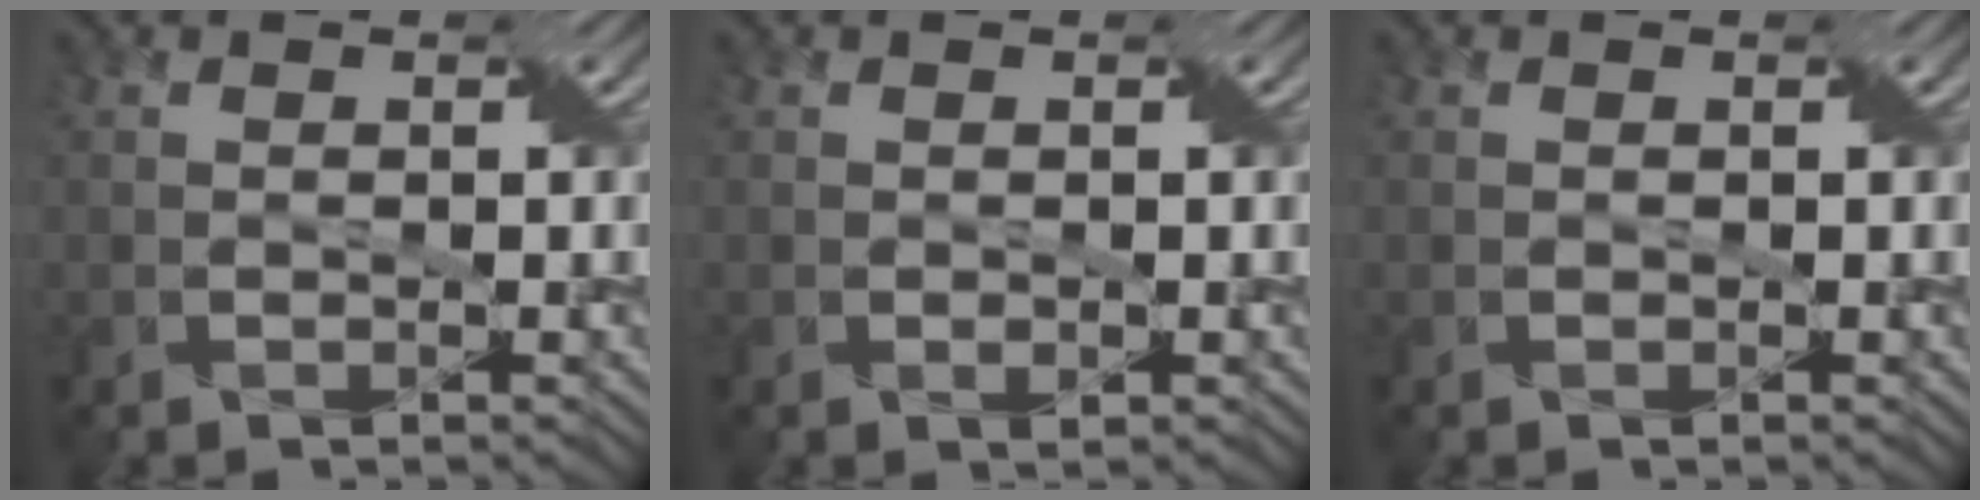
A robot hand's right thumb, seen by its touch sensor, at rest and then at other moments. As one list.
[{"total": 0.6, "force": [-0.1, 0.3, 0.5], "torque": [-0.007, -0.002, -0.001]}, {"total": 0.0}]